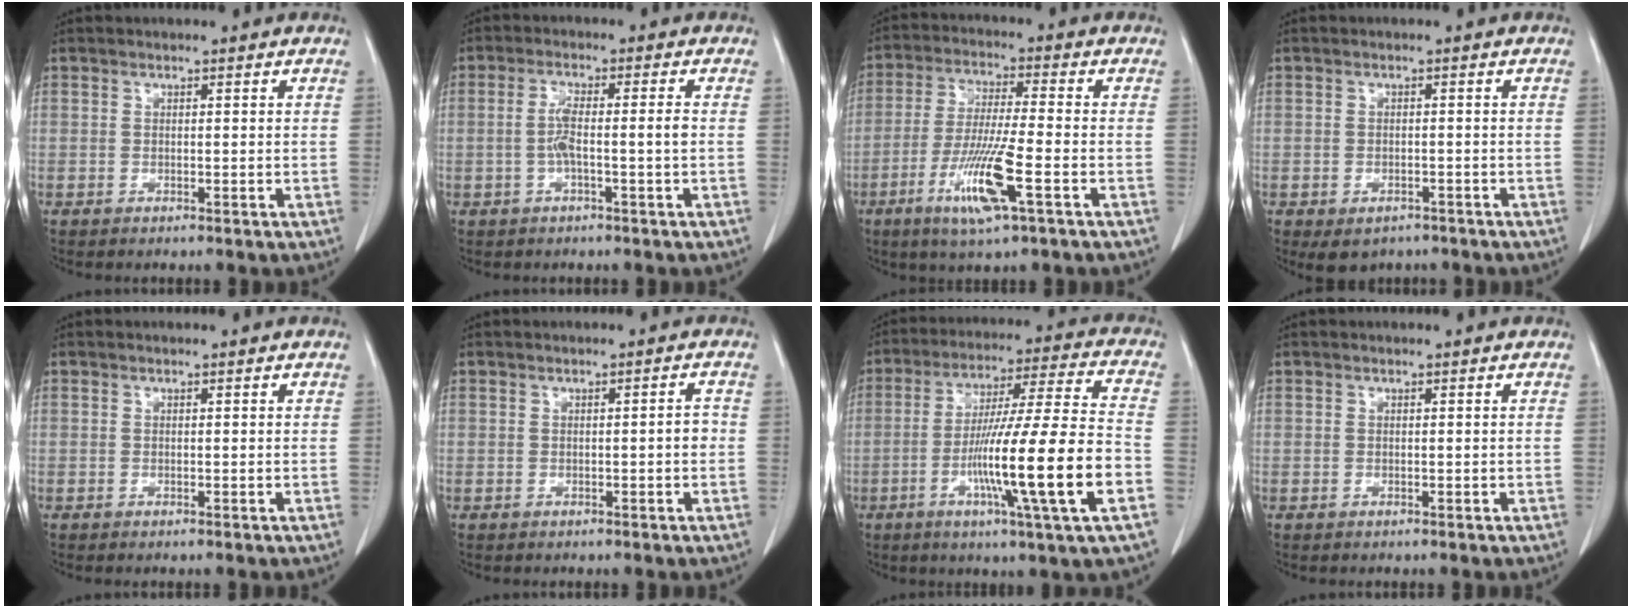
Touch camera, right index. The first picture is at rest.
{"total": 4.3, "force": [-0.8, 0.0, 4.3], "torque": [-0.084, 0.009, -0.014]}
{"total": 10.9, "force": [-4.5, 0.3, 9.9], "torque": [-0.195, -0.020, -0.085]}
{"total": 4.4, "force": [-3.1, 2.6, 1.7], "torque": [-0.024, -0.002, -0.039]}
{"total": 0.0}
{"total": 1.5, "force": [-0.3, 0.3, 1.4], "torque": [-0.016, 0.002, -0.005]}
{"total": 18.9, "force": [-5.7, -0.9, 18.0], "torque": [-0.305, -0.010, -0.100]}
{"total": 0.0}